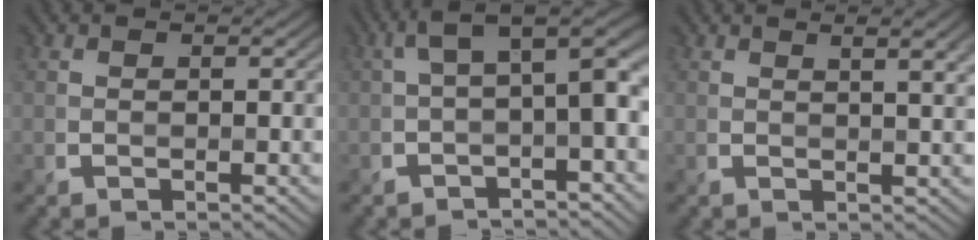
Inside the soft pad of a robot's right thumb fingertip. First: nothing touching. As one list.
[{"total": 5.0, "force": [0.0, 1.5, 4.8], "torque": [-0.073, 0.015, -0.004]}, {"total": 3.9, "force": [2.0, 1.0, 3.2], "torque": [-0.046, 0.004, 0.029]}]